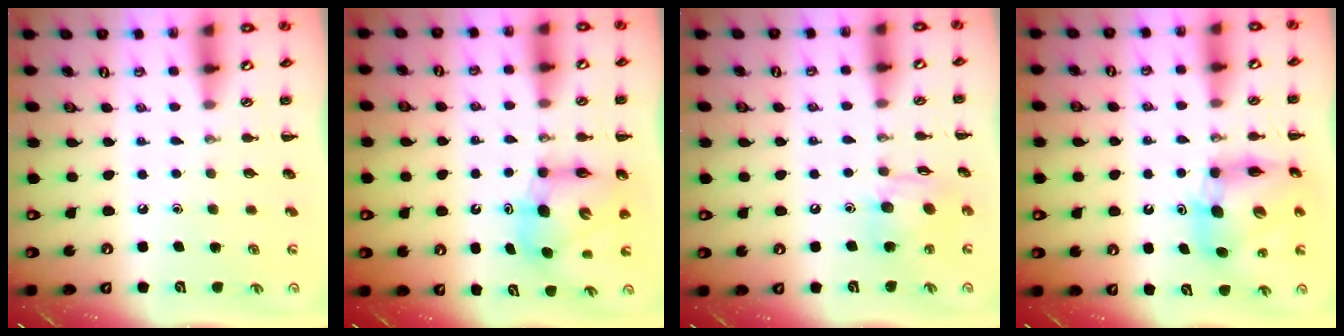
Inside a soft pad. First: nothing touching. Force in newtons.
{"total": 7.7, "press": 7.4, "slide": 2.3}
{"total": 10.4, "press": 10.3, "slide": 1.5}
{"total": 9.7, "press": 9.6, "slide": 1.7}